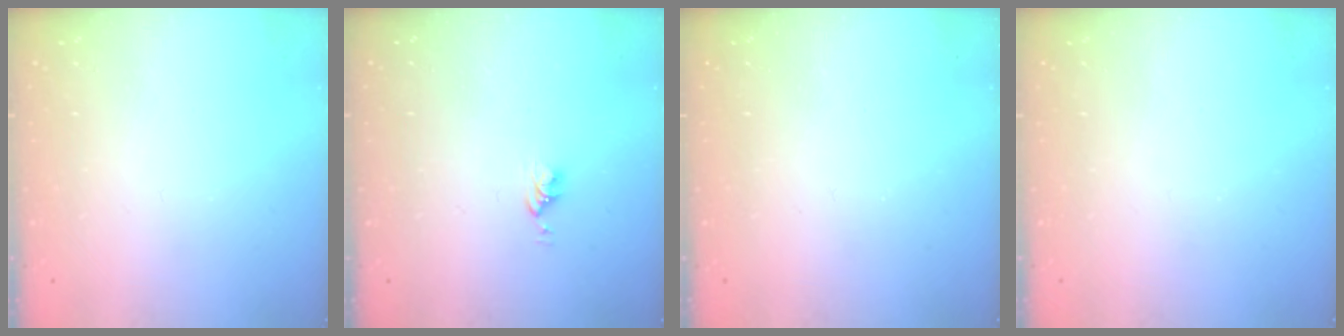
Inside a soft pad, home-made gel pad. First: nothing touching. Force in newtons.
{"total": 3.1, "press": 3.1, "slide": 0.4}
{"total": 0.0}
{"total": 0.0}